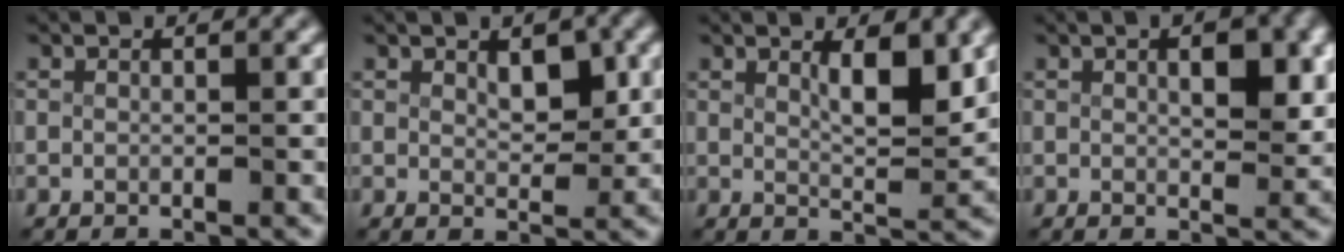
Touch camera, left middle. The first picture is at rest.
{"total": 2.2, "force": [1.1, 1.0, 1.7], "torque": [-0.023, -0.016, 0.024]}
{"total": 3.5, "force": [1.6, 0.8, 3.0], "torque": [-0.049, -0.020, 0.034]}
{"total": 3.0, "force": [0.9, 1.1, 2.7], "torque": [-0.037, -0.009, 0.014]}